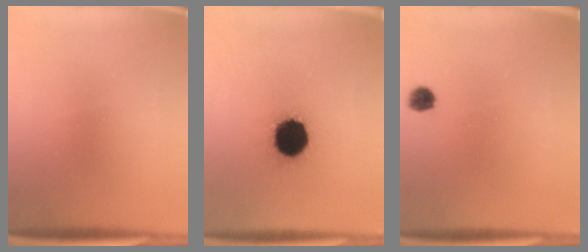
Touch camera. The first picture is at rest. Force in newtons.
{"total": 15.3}
{"total": 2.3}